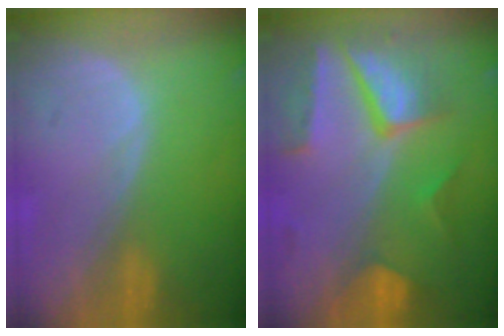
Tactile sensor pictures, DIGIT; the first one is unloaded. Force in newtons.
{"total": 9.9, "press": 8.5, "slide": 5.1}